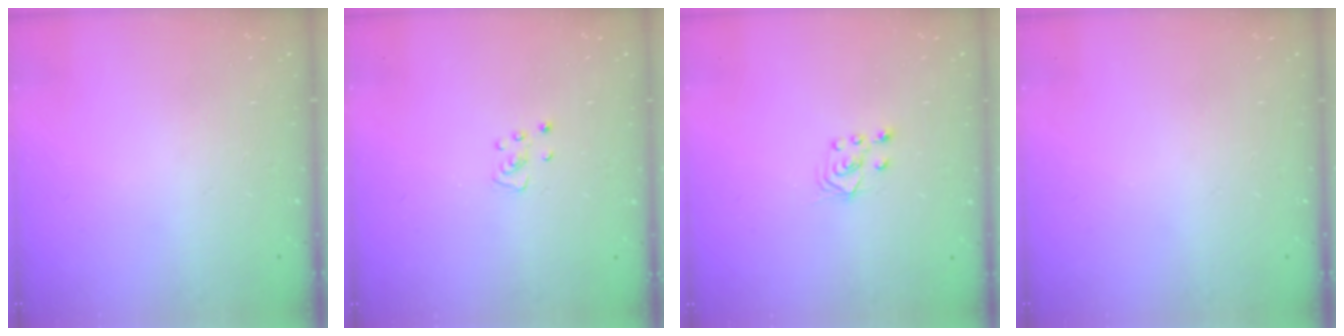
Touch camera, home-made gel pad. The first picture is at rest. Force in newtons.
{"total": 3.4, "press": 3.4, "slide": 0.3}
{"total": 4.3, "press": 4.3, "slide": 0.6}
{"total": 0.0}